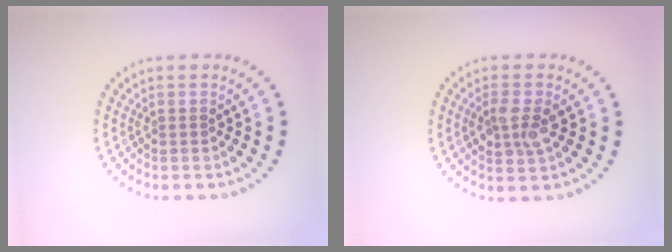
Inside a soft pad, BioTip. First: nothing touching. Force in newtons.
{"total": 2.6, "press": 2.6, "slide": 0.3}